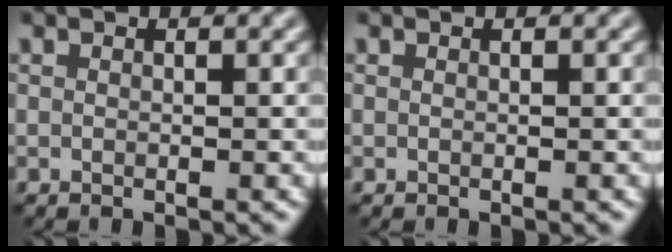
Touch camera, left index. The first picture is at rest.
{"total": 0.0}